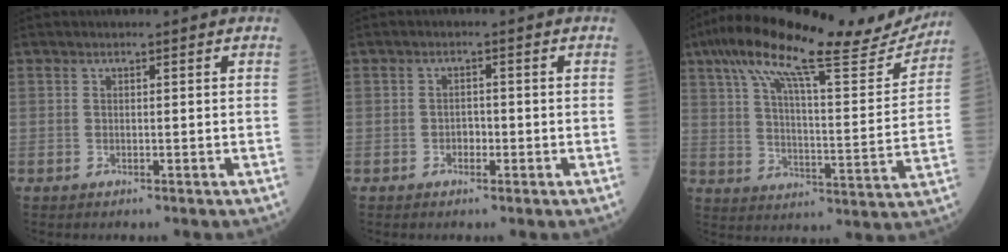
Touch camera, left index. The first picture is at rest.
{"total": 1.6, "force": [-0.9, 1.0, 0.8], "torque": [-0.008, 0.002, -0.016]}
{"total": 22.2, "force": [18.6, 2.5, 11.9], "torque": [-0.203, 0.005, 0.264]}